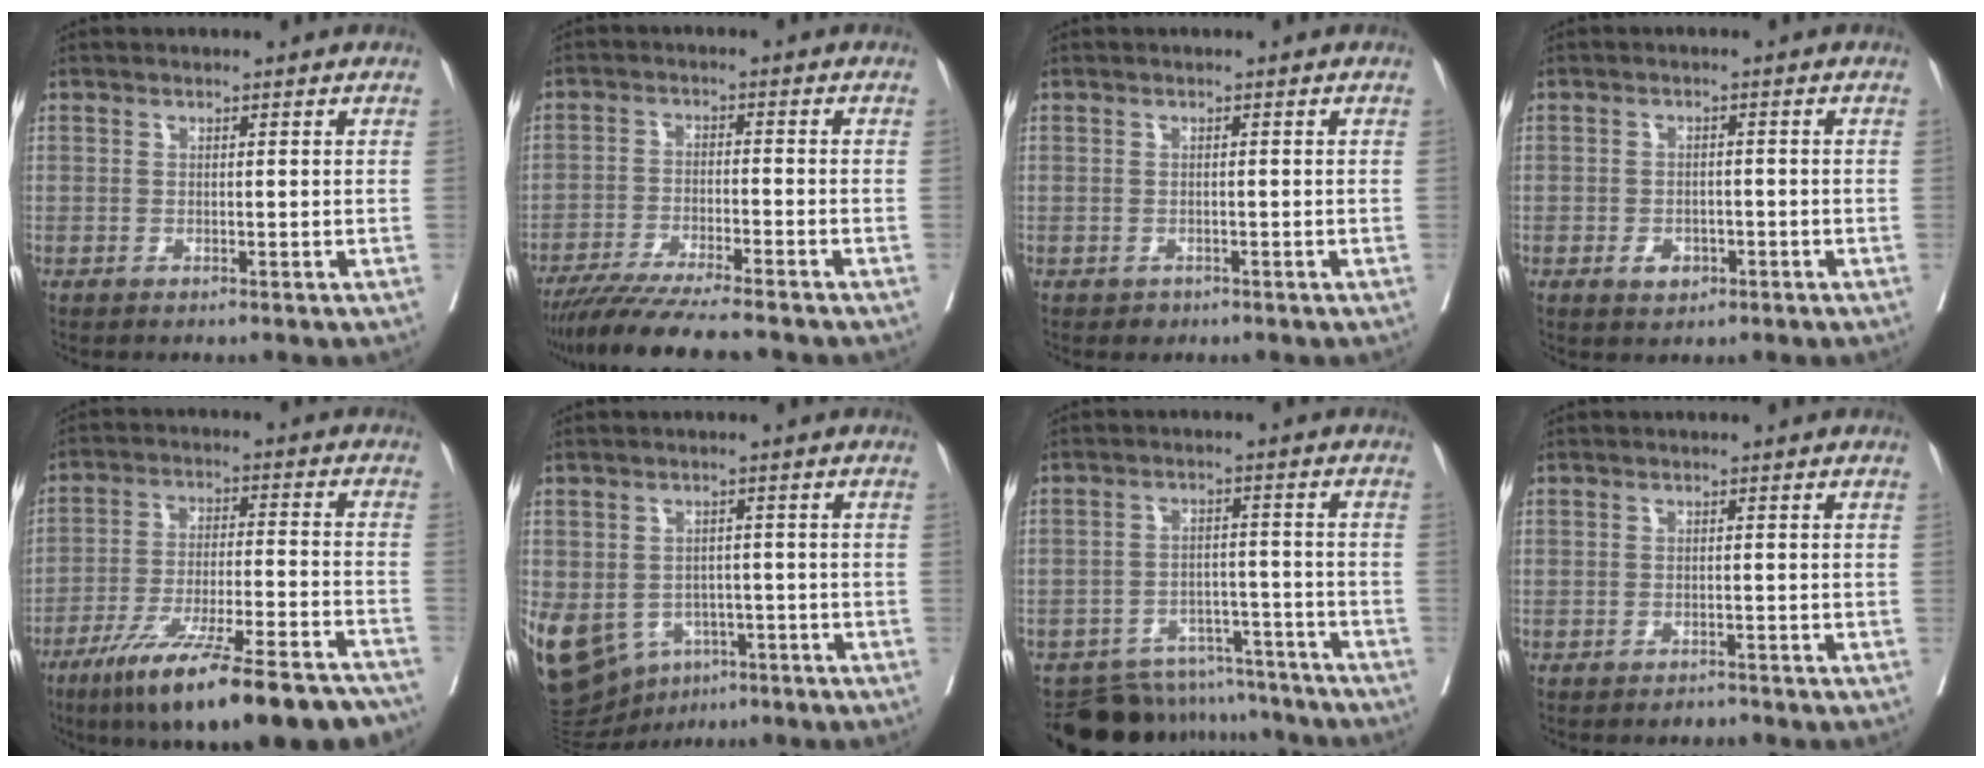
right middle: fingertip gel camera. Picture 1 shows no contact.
{"total": 11.7, "force": [-10.1, 0.0, 5.8], "torque": [-0.079, -0.031, -0.162]}
{"total": 1.1, "force": [-0.7, 0.8, 0.1], "torque": [-0.002, 0.002, -0.008]}
{"total": 2.9, "force": [-1.4, 2.0, 1.6], "torque": [-0.020, 0.004, -0.013]}
{"total": 22.4, "force": [-17.4, 2.4, 13.9], "torque": [-0.167, -0.011, -0.271]}
{"total": 20.1, "force": [-8.2, 15.6, 9.6], "torque": [-0.278, -0.010, -0.109]}
{"total": 13.3, "force": [-12.5, 4.4, 1.1], "torque": [-0.011, 0.025, -0.168]}
{"total": 0.8, "force": [-0.8, 0.3, -0.1], "torque": [0.003, -0.002, -0.015]}